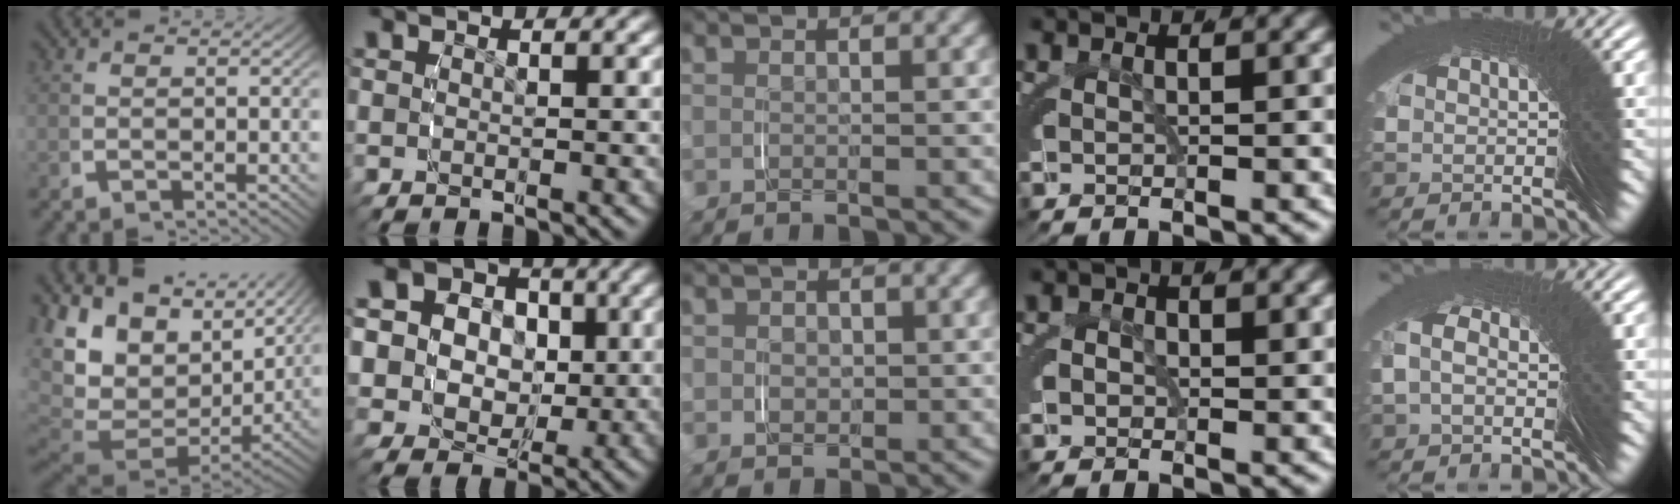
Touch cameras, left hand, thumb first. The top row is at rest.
{"thumb": {"total": 14.8, "force": [2.2, 10.4, 10.3], "torque": [-0.236, -0.039, 0.047]}, "index": {"total": 14.2, "force": [0.5, 12.6, 6.4], "torque": [-0.164, -0.042, 0.001]}, "middle": {"total": 1.2, "force": [0.2, 1.2, -0.1], "torque": [0.008, -0.007, 0.007]}, "ring": {"total": 1.8, "force": [-0.2, 1.7, 0.5], "torque": [-0.009, -0.011, 0.001]}, "little": {"total": 1.6, "force": [1.5, 0.3, 0.5], "torque": [-0.002, 0.021, 0.019]}}